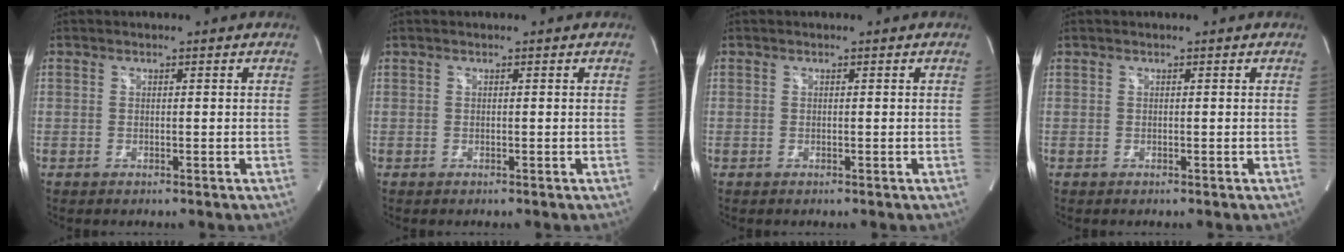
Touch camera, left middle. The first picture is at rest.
{"total": 0.0}
{"total": 0.0}
{"total": 0.0}